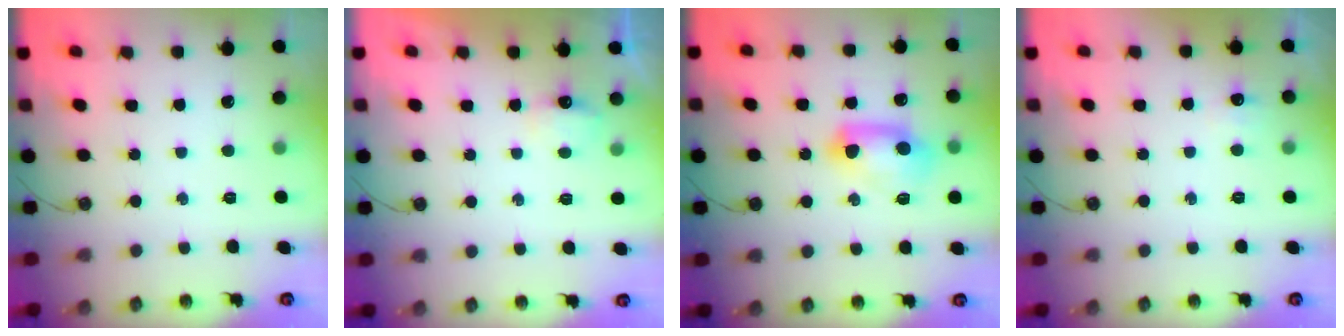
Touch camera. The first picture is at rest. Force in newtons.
{"total": 5.3, "press": 5.2, "slide": 0.9}
{"total": 17.6, "press": 12.2, "slide": 12.7}
{"total": 4.9, "press": 4.8, "slide": 1.0}